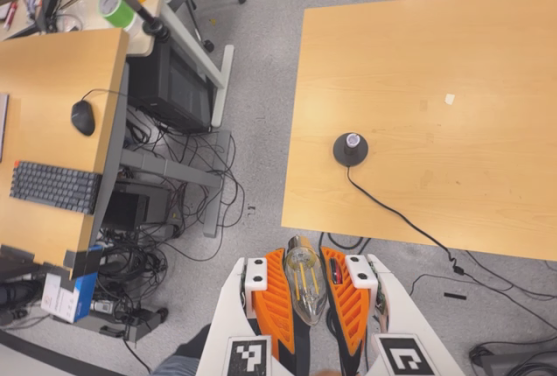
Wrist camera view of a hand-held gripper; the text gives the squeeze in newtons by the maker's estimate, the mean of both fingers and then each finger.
{"total": 24.0, "left": 25.1, "right": 22.9}